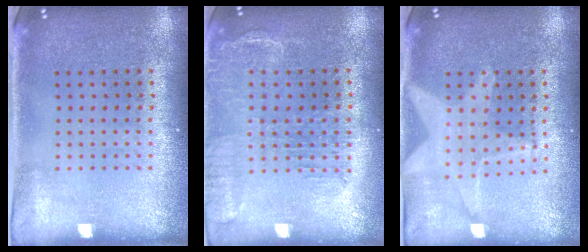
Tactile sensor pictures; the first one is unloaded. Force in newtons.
{"total": 1.7, "press": 1.4, "slide": 0.8}
{"total": 1.8, "press": 1.6, "slide": 0.9}